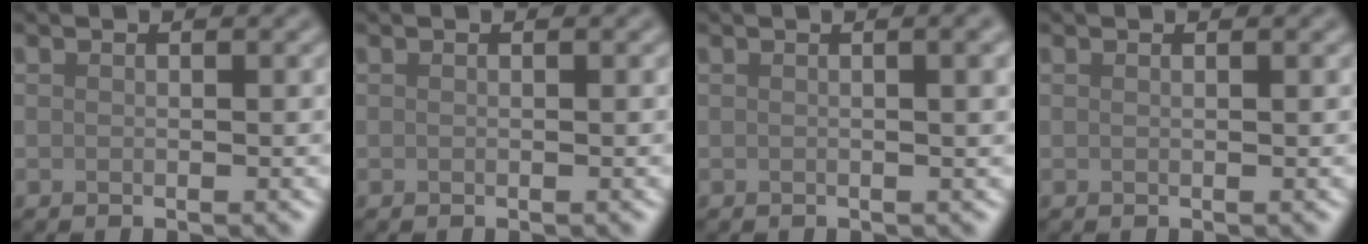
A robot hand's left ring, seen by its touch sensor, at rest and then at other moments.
{"total": 0.0}
{"total": 4.1, "force": [0.7, 1.7, 3.7], "torque": [-0.022, 0.014, -0.003]}
{"total": 0.7, "force": [0.3, 0.3, 0.5], "torque": [0.000, 0.000, 0.000]}